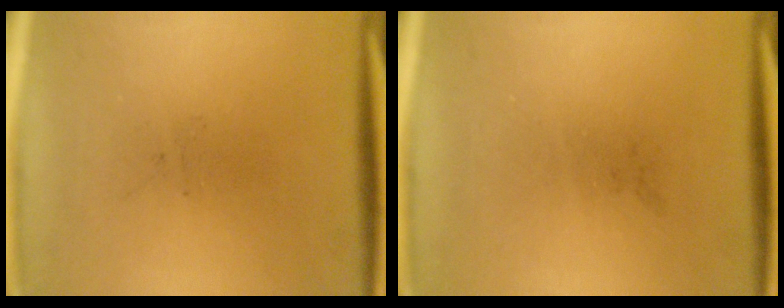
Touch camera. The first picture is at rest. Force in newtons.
{"total": 0.0}